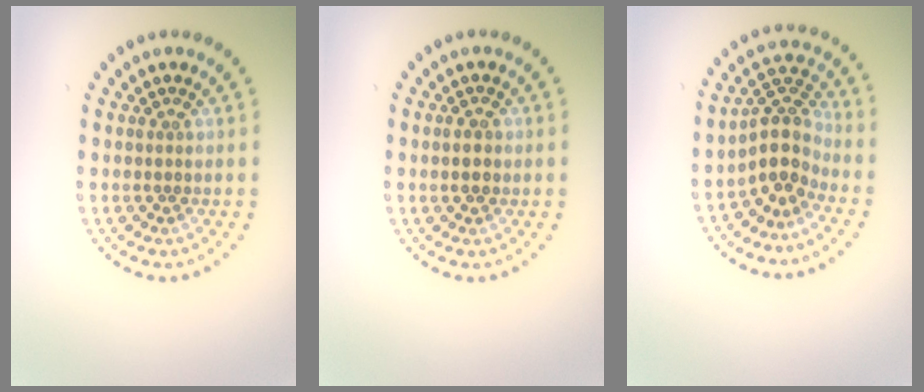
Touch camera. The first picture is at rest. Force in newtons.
{"total": 2.1, "press": 2.0, "slide": 0.2}
{"total": 3.7, "press": 2.8, "slide": 2.4}